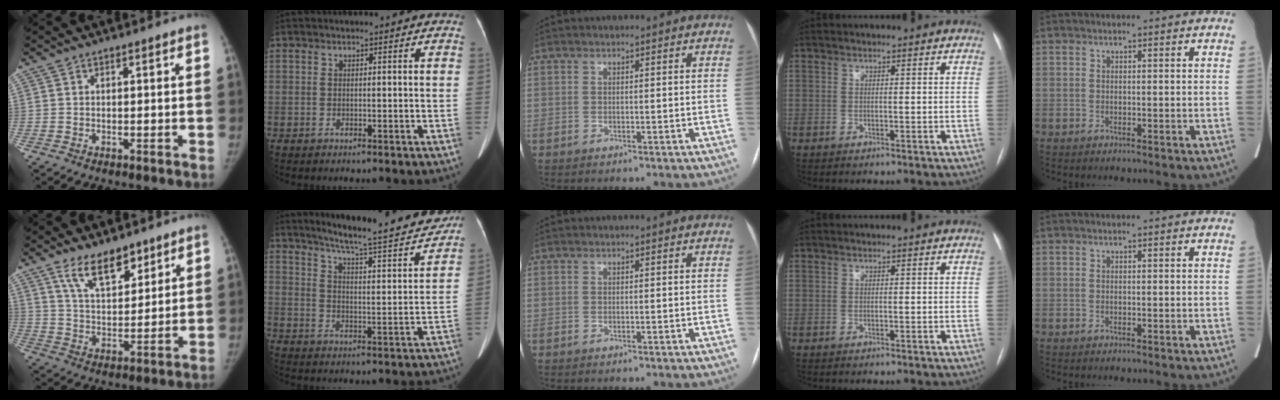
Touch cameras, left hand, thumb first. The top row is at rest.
{"thumb": {"total": 10.7, "force": [7.4, 5.0, 6.0], "torque": [-0.073, -0.049, 0.136]}, "index": {"total": 18.3, "force": [16.3, 1.2, 8.2], "torque": [-0.123, -0.029, 0.221]}}